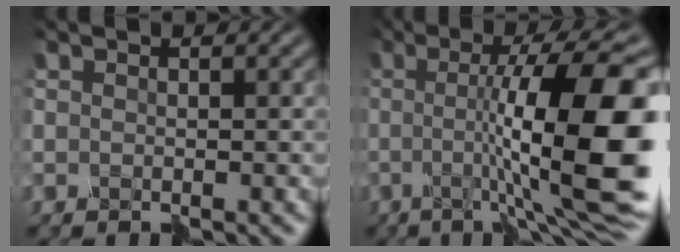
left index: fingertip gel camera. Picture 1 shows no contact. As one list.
[{"total": 13.2, "force": [-0.5, 2.8, 12.9], "torque": [-0.167, 0.009, -0.013]}]